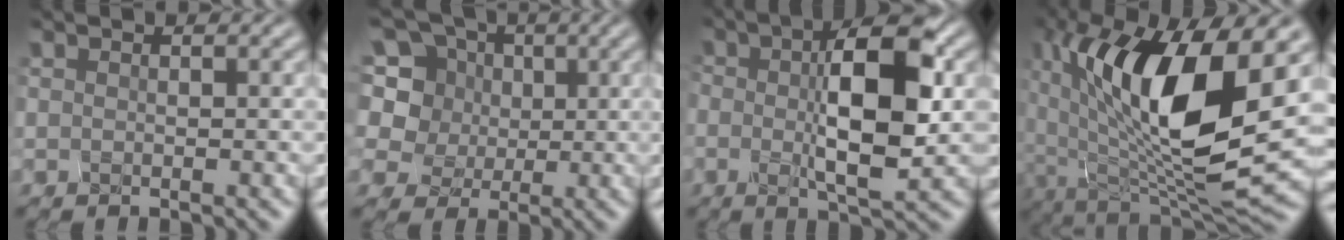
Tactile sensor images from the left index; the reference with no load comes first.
{"total": 8.3, "force": [4.3, 6.5, 2.9], "torque": [-0.082, 0.030, 0.078]}
{"total": 7.3, "force": [-0.4, 2.5, 6.9], "torque": [-0.132, 0.003, 0.011]}
{"total": 12.9, "force": [1.7, 5.1, 11.8], "torque": [-0.225, -0.015, 0.043]}